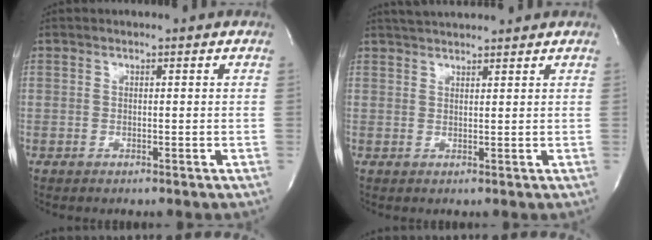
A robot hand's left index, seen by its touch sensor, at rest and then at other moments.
{"total": 4.9, "force": [4.6, 0.2, 1.6], "torque": [-0.029, 0.029, 0.076]}